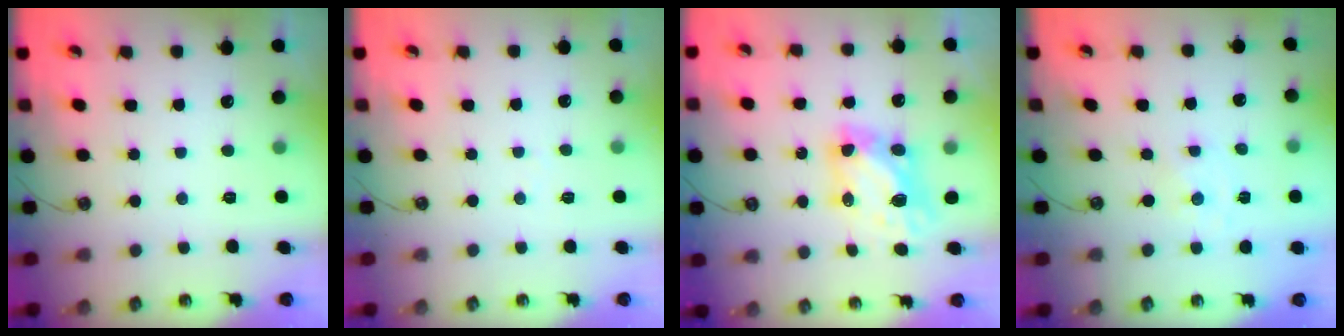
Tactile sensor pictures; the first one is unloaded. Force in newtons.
{"total": 3.4, "press": 3.4, "slide": 0.3}
{"total": 7.0, "press": 7.0, "slide": 0.6}
{"total": 0.0}